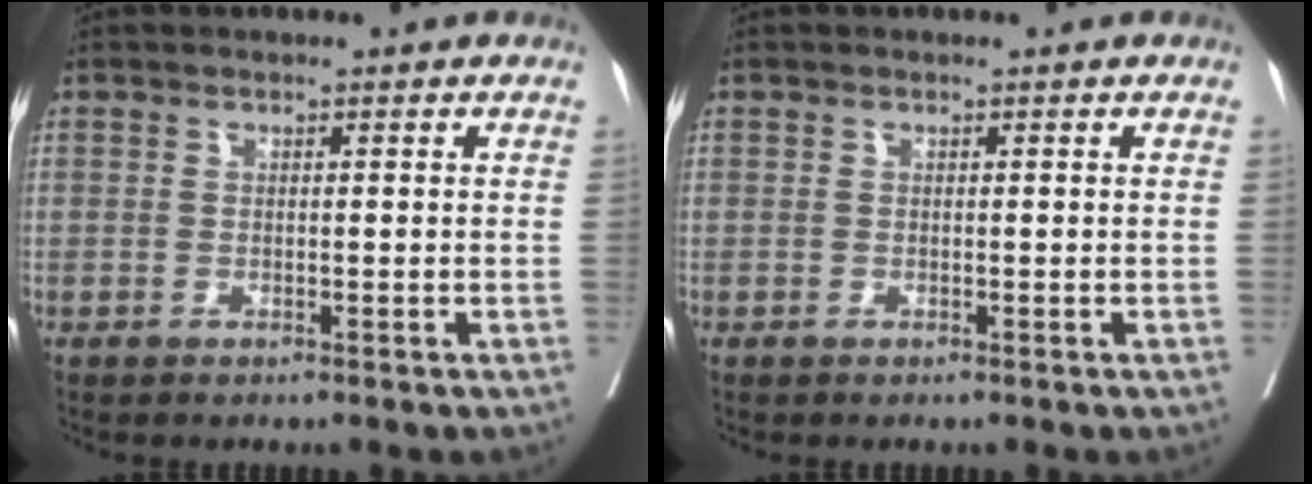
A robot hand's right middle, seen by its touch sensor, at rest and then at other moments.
{"total": 0.0}